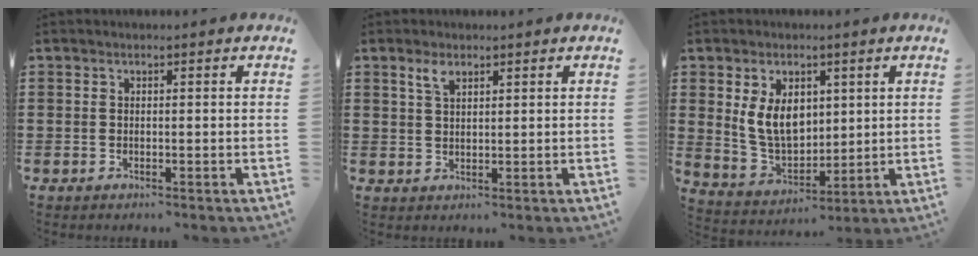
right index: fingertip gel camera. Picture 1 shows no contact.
{"total": 2.5, "force": [1.6, 1.0, 1.5], "torque": [-0.034, 0.004, 0.030]}
{"total": 8.2, "force": [2.2, 5.7, 5.5], "torque": [-0.126, 0.009, 0.039]}